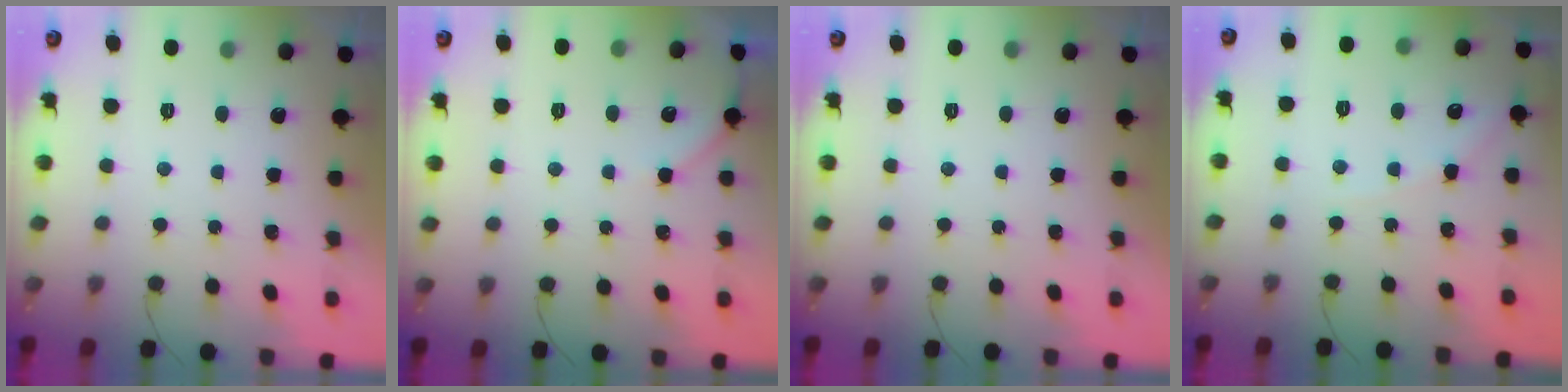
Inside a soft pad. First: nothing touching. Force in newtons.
{"total": 2.8, "press": 2.8, "slide": 0.4}
{"total": 0.0}
{"total": 5.2, "press": 5.1, "slide": 0.7}